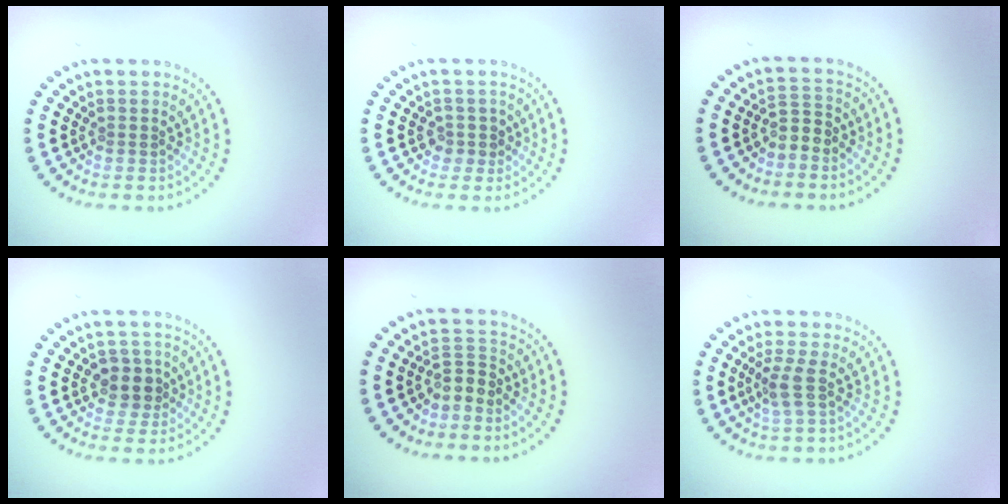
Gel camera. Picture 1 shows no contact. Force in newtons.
{"total": 1.5, "press": 1.3, "slide": 0.7}
{"total": 1.8, "press": 1.3, "slide": 1.3}
{"total": 2.5, "press": 2.3, "slide": 1.0}
{"total": 2.0, "press": 1.4, "slide": 1.4}
{"total": 2.0, "press": 1.6, "slide": 1.3}